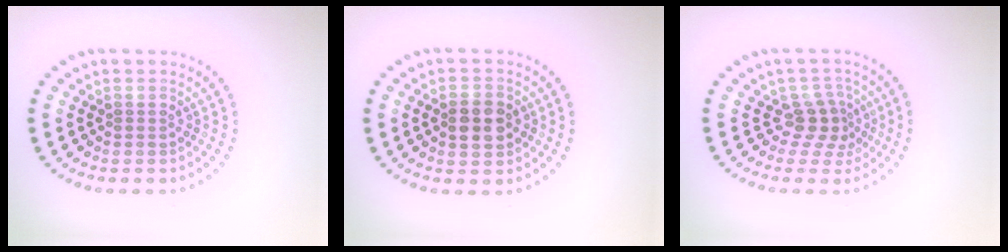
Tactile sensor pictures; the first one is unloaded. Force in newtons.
{"total": 3.3, "press": 3.2, "slide": 0.2}
{"total": 2.6, "press": 1.8, "slide": 1.9}